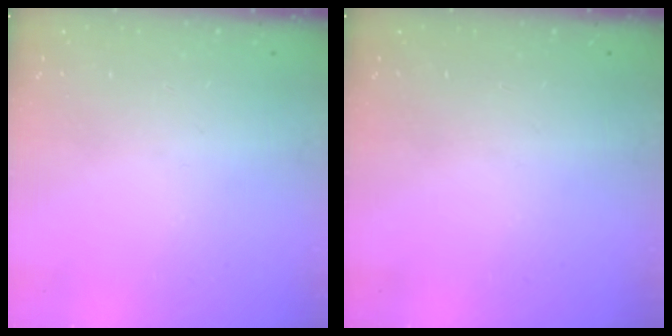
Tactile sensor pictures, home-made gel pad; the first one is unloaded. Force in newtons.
{"total": 0.0}